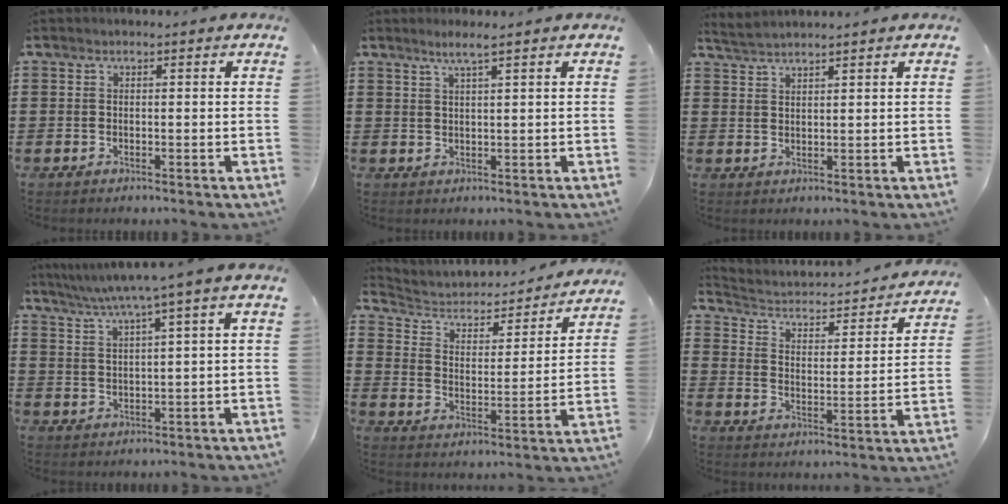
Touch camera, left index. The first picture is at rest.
{"total": 2.6, "force": [1.8, -0.2, 1.8], "torque": [-0.039, 0.000, 0.033]}
{"total": 2.2, "force": [2.1, -0.3, 0.2], "torque": [-0.010, -0.001, 0.041]}
{"total": 4.5, "force": [2.5, -0.4, 3.7], "torque": [-0.078, -0.011, 0.037]}
{"total": 3.6, "force": [3.1, 1.6, 0.9], "torque": [-0.040, -0.024, 0.044]}
{"total": 2.1, "force": [1.7, 1.0, 0.7], "torque": [-0.031, -0.023, 0.016]}